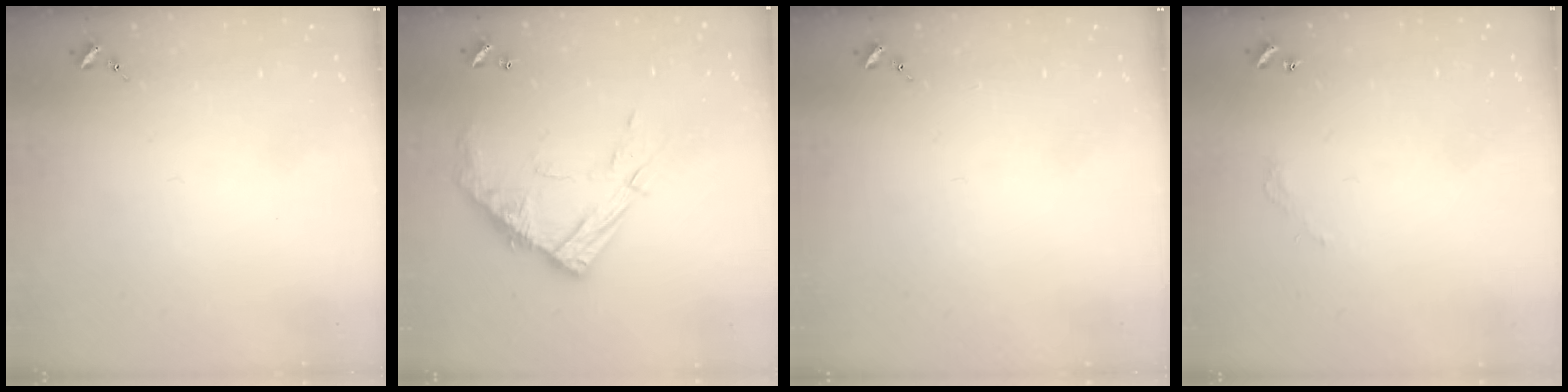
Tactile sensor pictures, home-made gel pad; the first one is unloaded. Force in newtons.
{"total": 12.5, "press": 12.5, "slide": 1.0}
{"total": 0.0}
{"total": 2.7, "press": 2.7, "slide": 0.2}